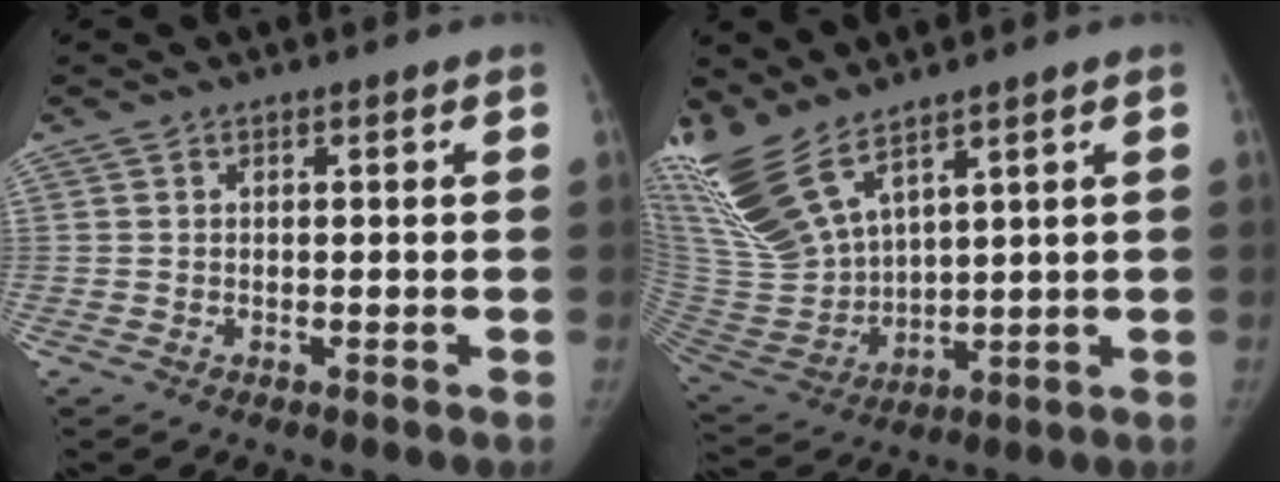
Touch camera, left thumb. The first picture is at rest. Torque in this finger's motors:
{"motor_torque": [0.21, 0.06, 1.43, -1.34, 0.16]}